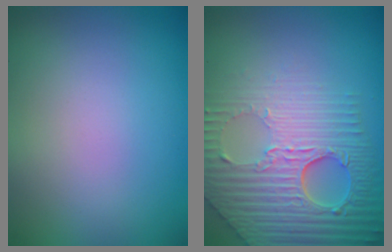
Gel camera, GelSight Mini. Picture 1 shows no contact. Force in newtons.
{"total": 9.1, "press": 6.1, "slide": 6.7}